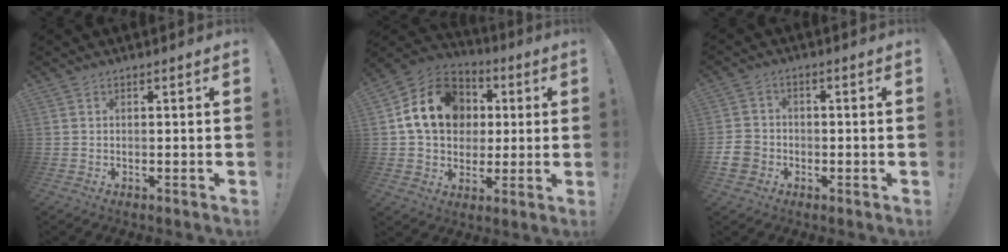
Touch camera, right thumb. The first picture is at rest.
{"total": 18.3, "force": [4.0, 14.8, 10.1], "torque": [-0.147, 0.003, 0.089]}
{"total": 6.8, "force": [-2.5, 5.6, 3.0], "torque": [-0.062, 0.015, -0.045]}